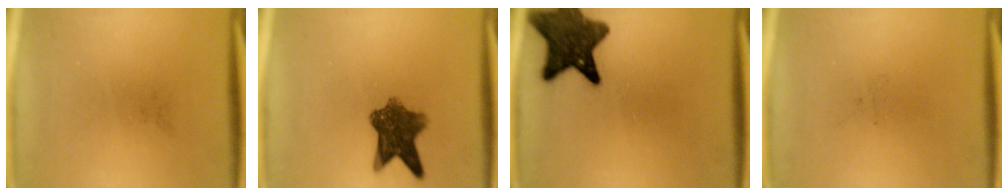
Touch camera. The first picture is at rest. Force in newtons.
{"total": 8.1}
{"total": 11.5}
{"total": 0.0}